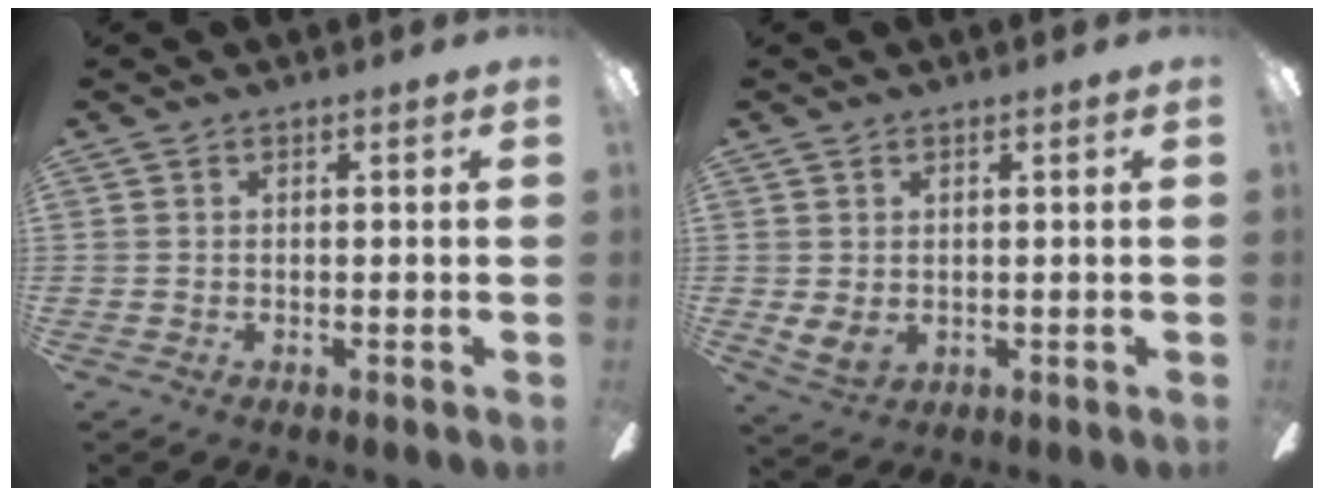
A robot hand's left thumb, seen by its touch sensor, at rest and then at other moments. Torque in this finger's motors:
{"motor_torque": [0.39, 1.06, 0.60, -0.42, 0.05]}